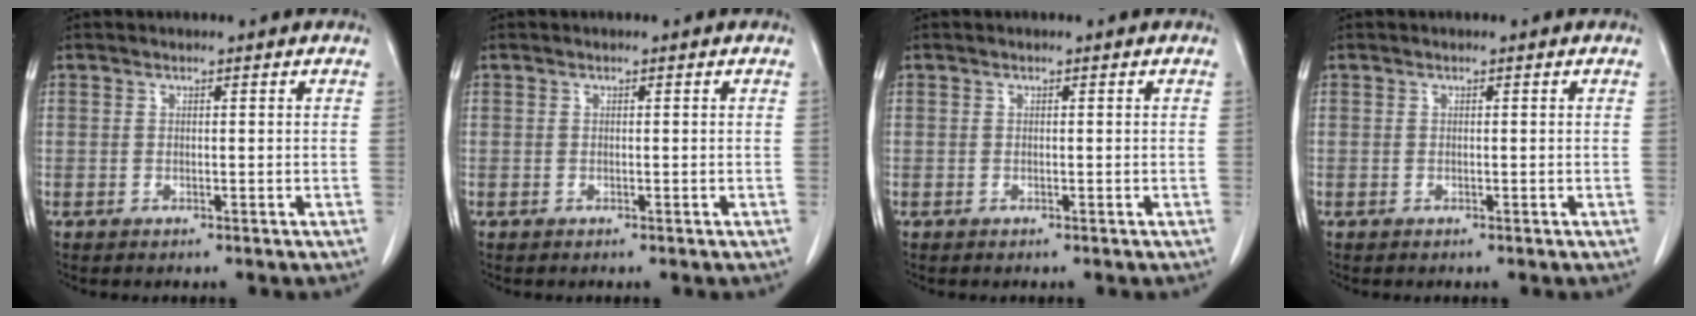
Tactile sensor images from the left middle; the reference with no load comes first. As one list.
[{"total": 0.0}, {"total": 0.0}, {"total": 0.0}]